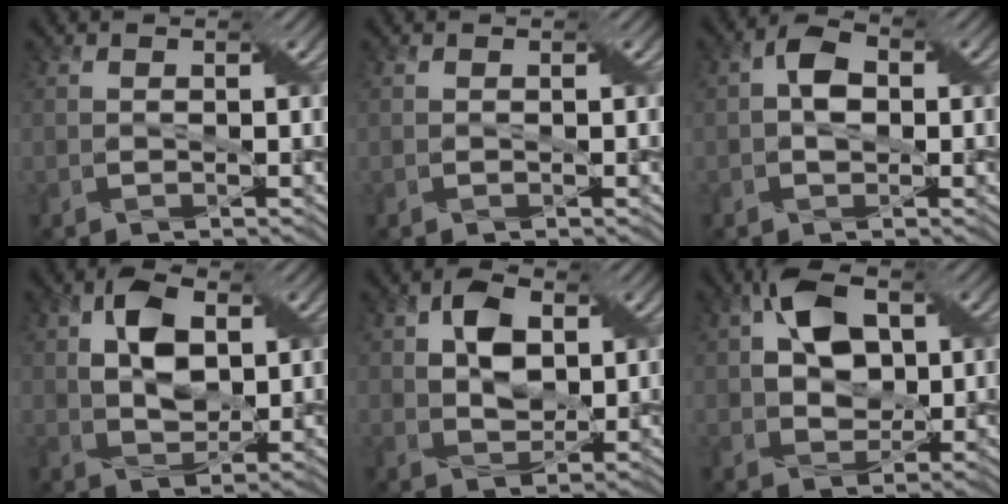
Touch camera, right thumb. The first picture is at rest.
{"total": 0.0}
{"total": 3.6, "force": [0.0, 2.4, 2.7], "torque": [-0.050, 0.006, -0.008]}
{"total": 7.2, "force": [1.9, 4.4, 5.4], "torque": [-0.103, 0.008, 0.030]}
{"total": 6.0, "force": [1.7, 3.9, 4.2], "torque": [-0.082, 0.005, 0.027]}
{"total": 7.9, "force": [1.8, 5.2, 5.6], "torque": [-0.111, 0.012, 0.029]}